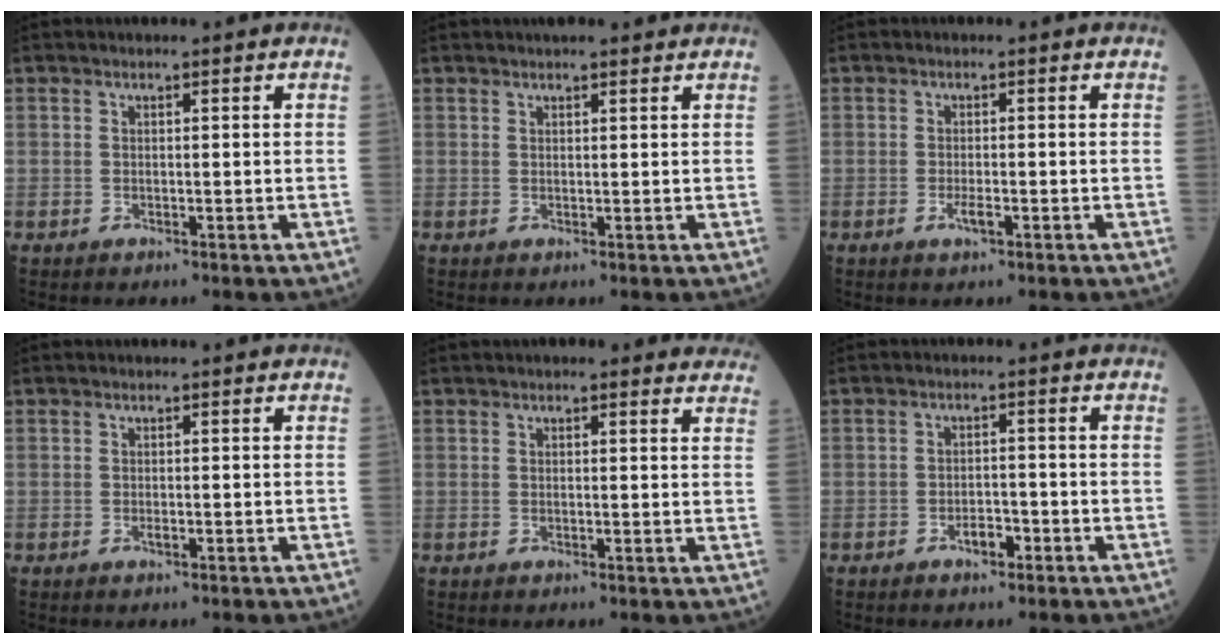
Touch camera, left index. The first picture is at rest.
{"total": 3.7, "force": [3.2, 0.6, 1.6], "torque": [-0.018, 0.021, 0.042]}
{"total": 1.7, "force": [-0.8, 0.3, 1.5], "torque": [-0.030, -0.001, -0.013]}
{"total": 0.6, "force": [-0.2, 0.2, 0.5], "torque": [-0.012, -0.001, -0.003]}
{"total": 8.1, "force": [7.3, 1.7, 3.1], "torque": [-0.018, 0.008, 0.065]}
{"total": 2.6, "force": [-1.6, 1.2, 1.6], "torque": [-0.026, 0.004, -0.026]}